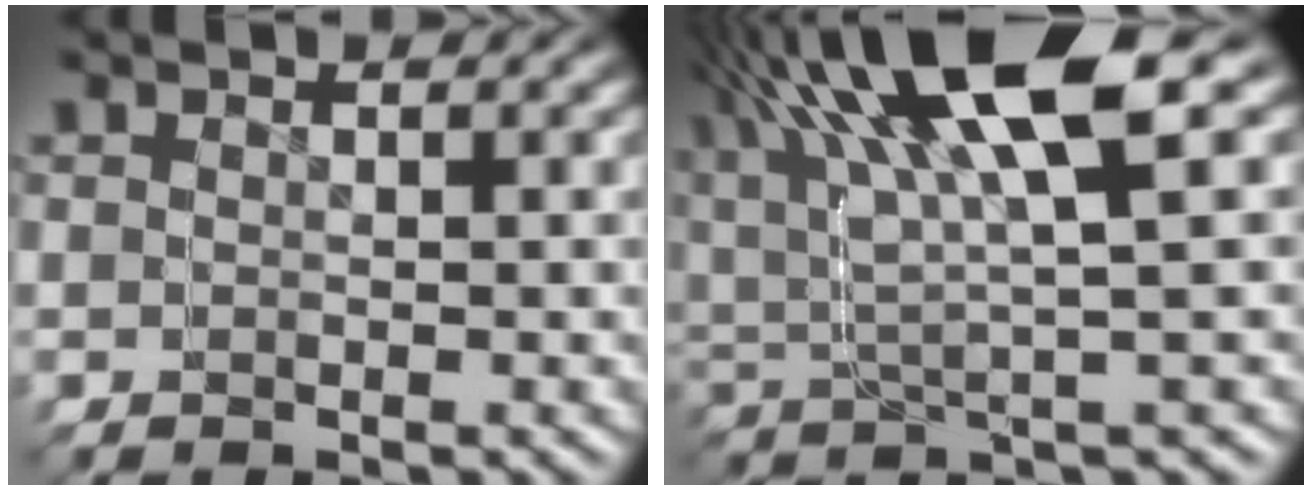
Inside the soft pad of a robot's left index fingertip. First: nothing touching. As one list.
[{"total": 7.1, "force": [4.8, 1.5, 4.9], "torque": [-0.120, 0.027, 0.075]}]